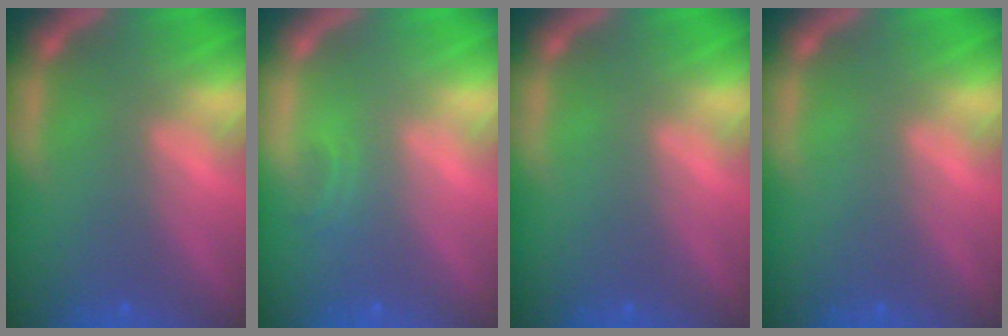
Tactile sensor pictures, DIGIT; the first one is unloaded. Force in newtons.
{"total": 0.9}
{"total": 0.0}
{"total": 0.0}